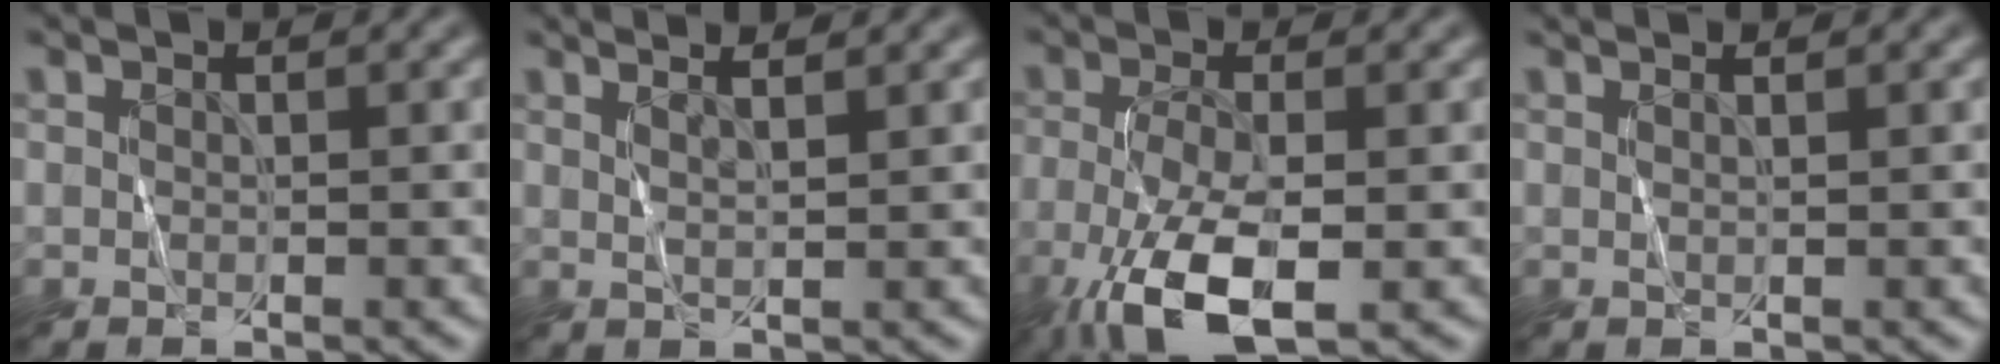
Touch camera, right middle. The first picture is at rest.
{"total": 3.1, "force": [2.2, 0.7, 2.1], "torque": [-0.020, 0.021, 0.009]}
{"total": 7.0, "force": [-3.2, 2.4, 5.8], "torque": [-0.135, -0.012, -0.060]}
{"total": 0.8, "force": [0.7, -0.2, 0.5], "torque": [-0.007, -0.001, 0.007]}